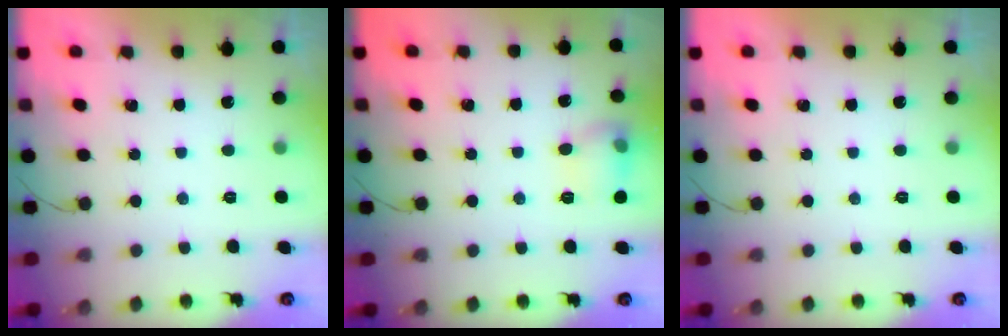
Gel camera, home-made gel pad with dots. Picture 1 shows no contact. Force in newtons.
{"total": 8.5, "press": 8.5, "slide": 0.6}
{"total": 0.0}